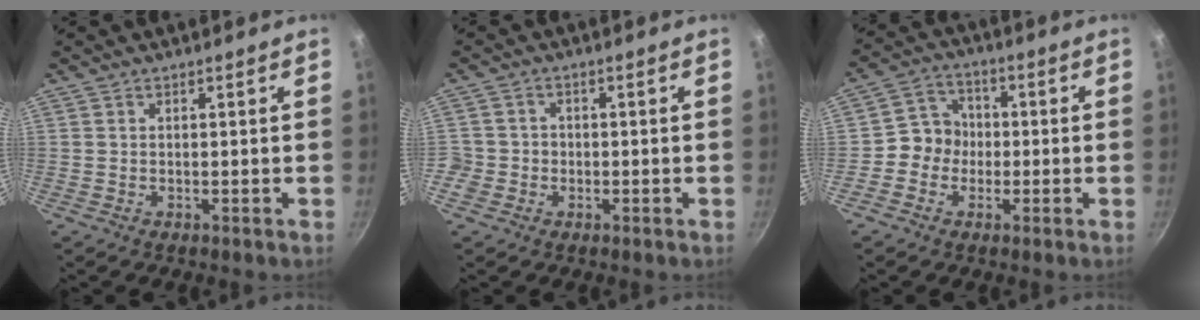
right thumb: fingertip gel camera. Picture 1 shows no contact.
{"total": 3.6, "force": [-1.1, 3.4, 0.3], "torque": [0.022, 0.015, -0.025]}
{"total": 7.4, "force": [-1.4, 6.7, 2.8], "torque": [-0.015, 0.027, -0.040]}